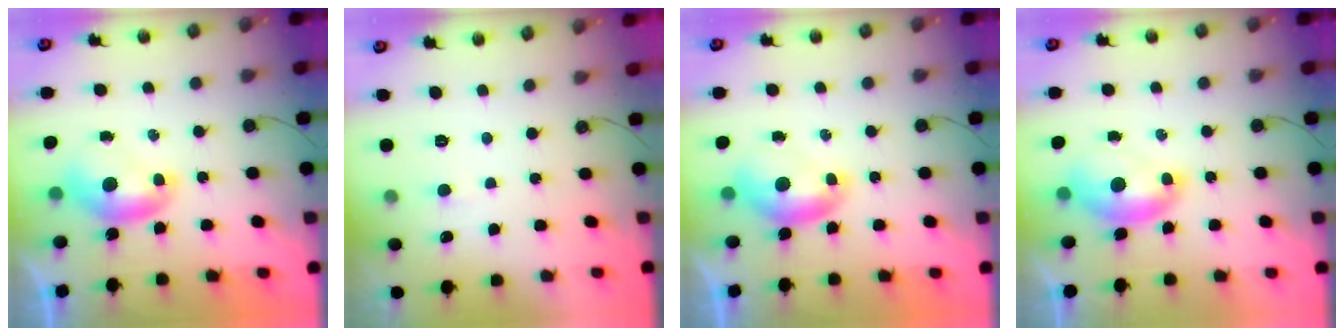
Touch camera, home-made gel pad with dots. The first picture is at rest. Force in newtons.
{"total": 2.9, "press": 2.9, "slide": 0.2}
{"total": 0.0}
{"total": 1.4, "press": 1.2, "slide": 0.6}